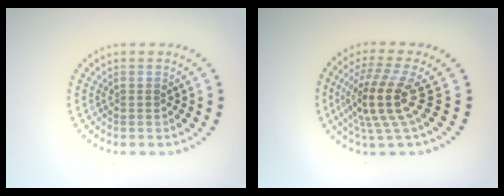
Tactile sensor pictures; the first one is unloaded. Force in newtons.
{"total": 4.8, "press": 3.5, "slide": 3.2}